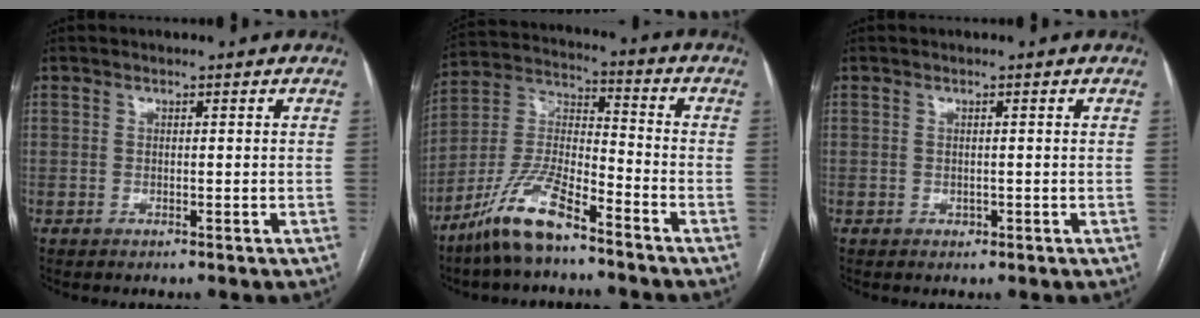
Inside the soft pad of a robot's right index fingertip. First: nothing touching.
{"total": 11.9, "force": [-8.8, 3.0, 7.5], "torque": [-0.161, 0.007, -0.173]}
{"total": 0.6, "force": [-0.1, 0.5, 0.2], "torque": [0.000, 0.002, -0.002]}